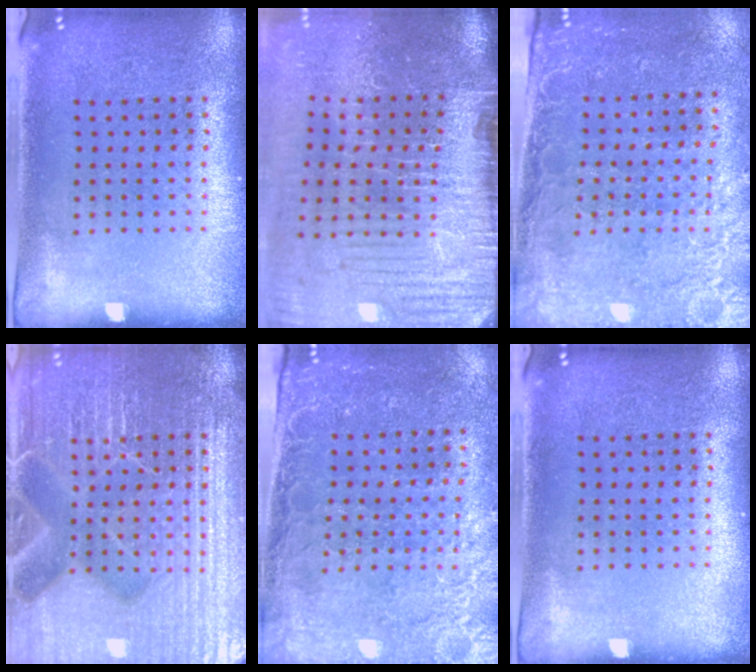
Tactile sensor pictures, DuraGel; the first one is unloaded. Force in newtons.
{"total": 5.1, "press": 4.2, "slide": 2.9}
{"total": 2.7, "press": 2.4, "slide": 1.2}
{"total": 7.4, "press": 7.3, "slide": 0.9}
{"total": 2.8, "press": 2.6, "slide": 1.1}
{"total": 0.0}